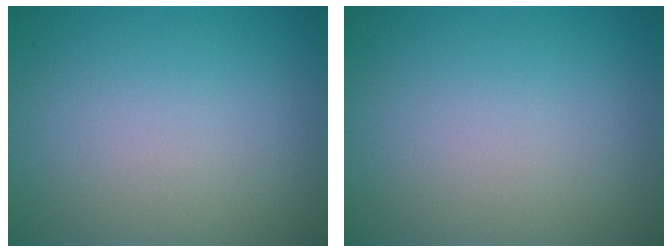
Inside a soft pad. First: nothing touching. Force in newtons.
{"total": 0.0}